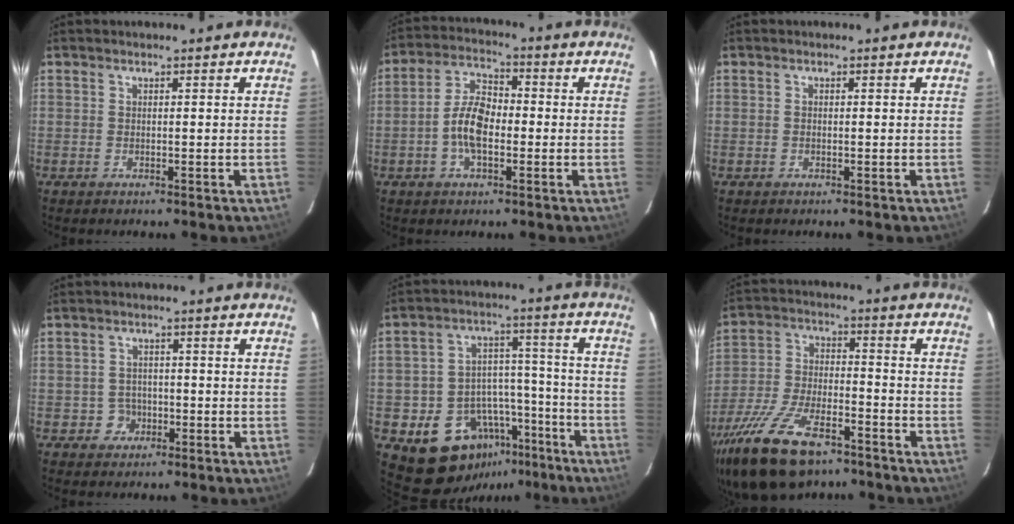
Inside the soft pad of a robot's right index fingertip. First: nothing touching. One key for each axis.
{"total": 7.7, "fx": -1.8, "fy": 3.8, "fz": 6.4, "tx": -0.129, "ty": 0.016, "tz": -0.034}
{"total": 0.0}
{"total": 3.2, "fx": -1.3, "fy": 2.9, "fz": 0.0, "tx": -0.002, "ty": 0.013, "tz": -0.021}
{"total": 16.5, "fx": -10.7, "fy": 11.6, "fz": 5.0, "tx": -0.107, "ty": 0.063, "tz": -0.134}
{"total": 20.0, "fx": -13.9, "fy": 8.4, "fz": 11.7, "tx": -0.253, "ty": -0.033, "tz": -0.246}